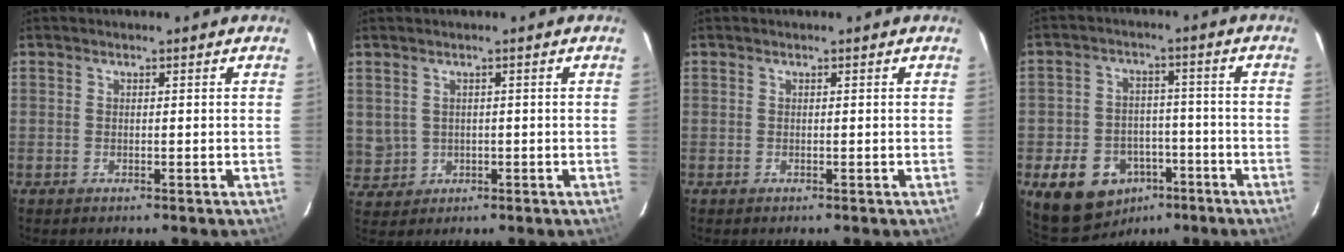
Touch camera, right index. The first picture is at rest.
{"total": 6.0, "force": [0.6, 5.6, 2.1], "torque": [-0.058, 0.007, 0.034]}
{"total": 0.0}
{"total": 12.8, "force": [-6.8, 9.5, 5.2], "torque": [-0.132, 0.024, -0.082]}